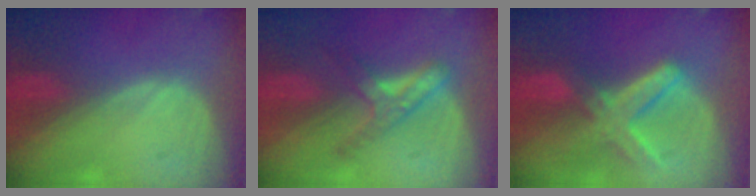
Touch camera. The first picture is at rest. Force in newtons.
{"total": 5.1, "press": 5.1, "slide": 0.4}
{"total": 8.2, "press": 7.1, "slide": 4.1}